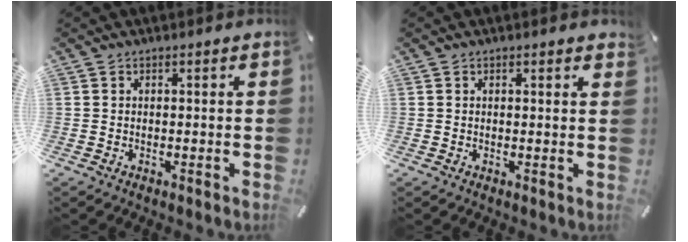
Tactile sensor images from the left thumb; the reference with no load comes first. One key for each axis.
{"total": 0.6, "fx": 0.4, "fy": 0.2, "fz": 0.4, "tx": -0.001, "ty": -0.002, "tz": 0.006}